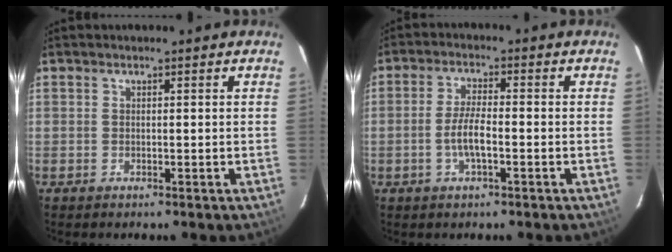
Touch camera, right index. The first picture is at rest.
{"total": 5.2, "force": [-1.7, 1.2, 4.8], "torque": [-0.097, 0.001, -0.033]}